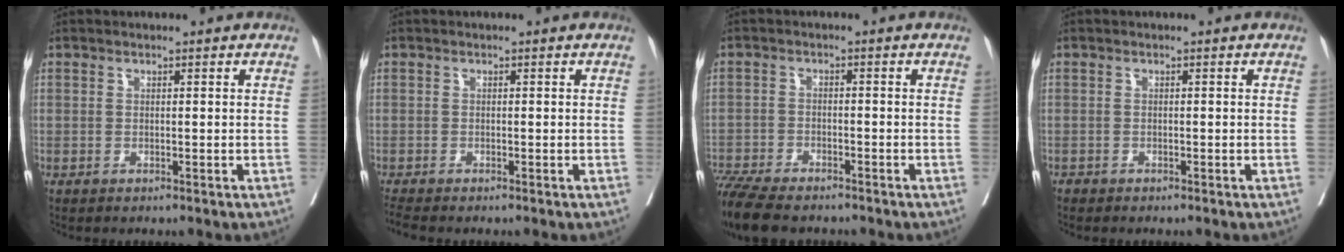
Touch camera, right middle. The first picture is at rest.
{"total": 1.5, "force": [-1.4, -0.4, 0.3], "torque": [-0.012, -0.008, -0.032]}
{"total": 11.3, "force": [-9.6, 2.8, 5.2], "torque": [-0.109, -0.015, -0.157]}
{"total": 0.6, "force": [-0.6, 0.1, 0.0], "torque": [-0.011, -0.001, -0.014]}